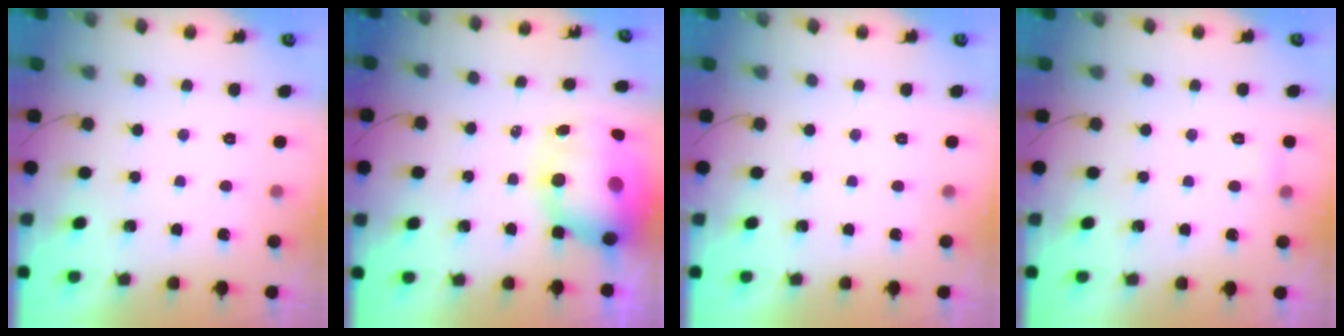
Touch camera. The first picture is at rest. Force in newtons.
{"total": 16.0, "press": 15.4, "slide": 4.1}
{"total": 0.0}
{"total": 3.1, "press": 3.0, "slide": 0.8}